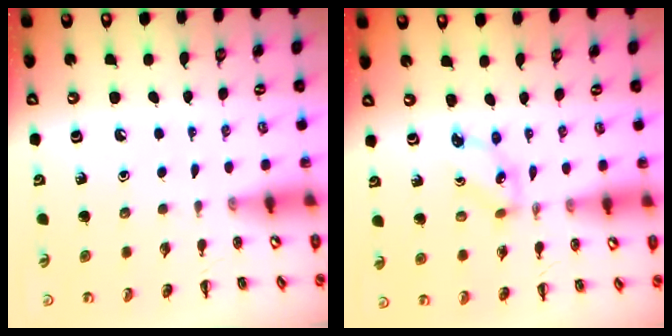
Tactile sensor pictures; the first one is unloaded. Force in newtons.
{"total": 2.8, "press": 2.7, "slide": 0.7}